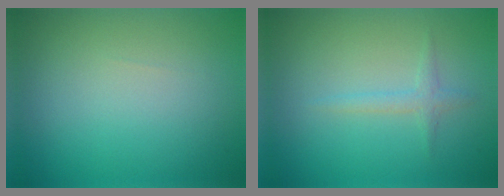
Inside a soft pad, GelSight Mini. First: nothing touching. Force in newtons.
{"total": 1.3, "press": 1.2, "slide": 0.0}